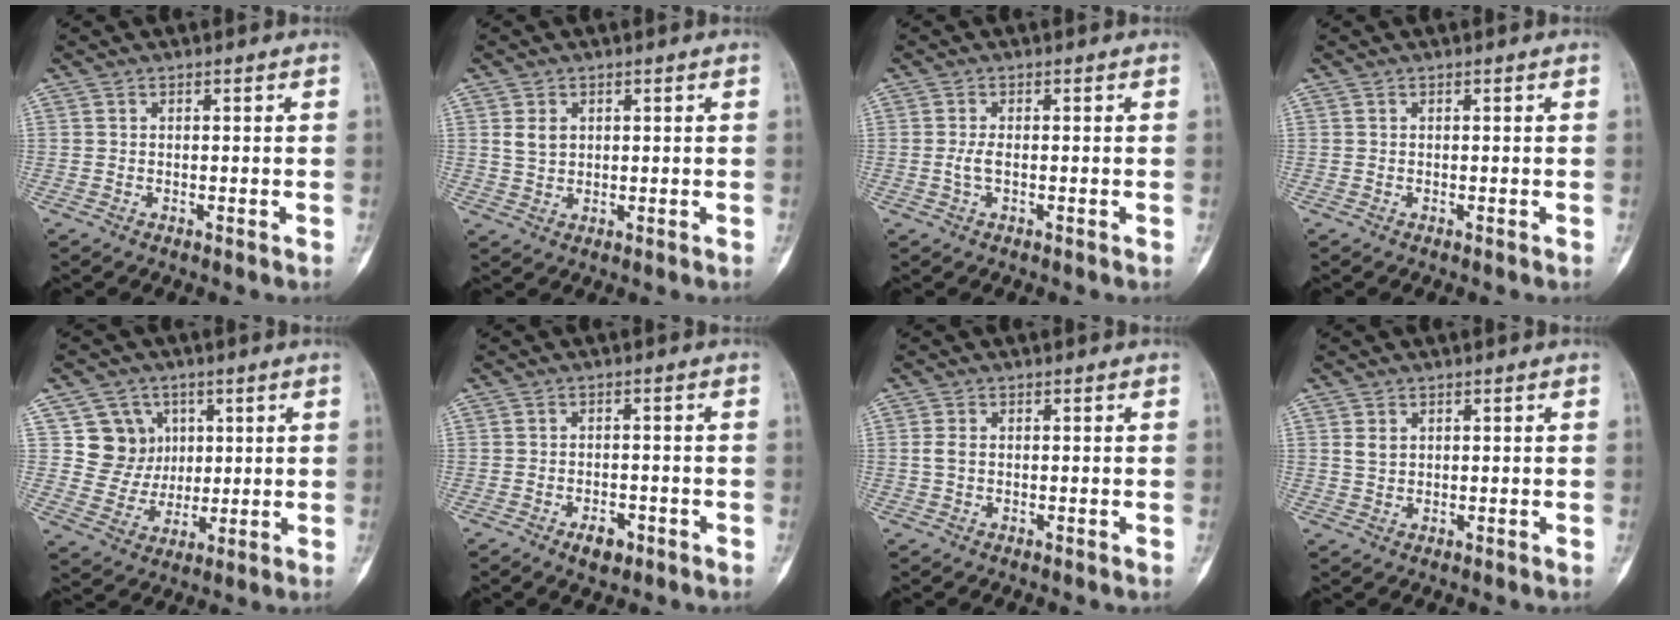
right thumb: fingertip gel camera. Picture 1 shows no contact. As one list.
[{"total": 3.2, "force": [1.0, 2.4, 1.9], "torque": [-0.026, -0.003, 0.024]}, {"total": 2.0, "force": [-0.3, 0.7, 1.8], "torque": [-0.044, -0.002, -0.008]}, {"total": 0.0}, {"total": 9.3, "force": [3.0, 8.6, 1.7], "torque": [0.015, -0.009, 0.060]}, {"total": 3.6, "force": [-2.0, 2.0, 2.2], "torque": [-0.025, 0.008, -0.029]}, {"total": 1.7, "force": [0.0, 1.1, 1.3], "torque": [-0.030, 0.001, -0.001]}, {"total": 2.1, "force": [0.8, 1.5, 1.2], "torque": [-0.019, -0.002, 0.020]}]